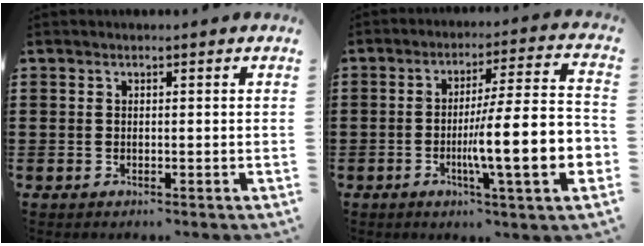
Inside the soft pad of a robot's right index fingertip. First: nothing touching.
{"total": 13.2, "force": [-3.6, 1.2, 12.6], "torque": [-0.210, -0.018, -0.072]}